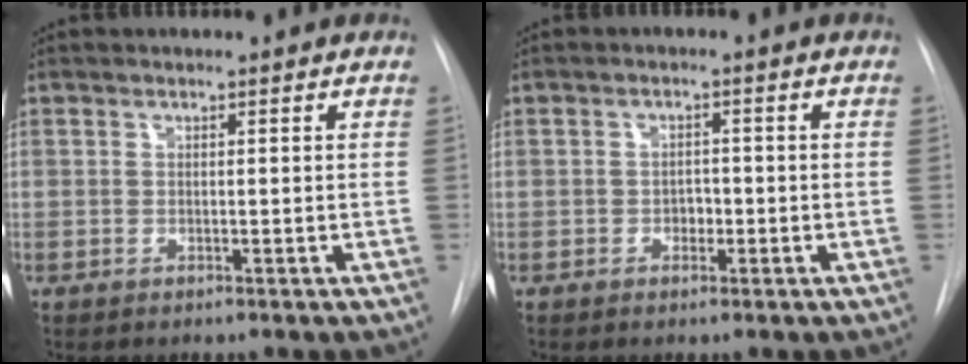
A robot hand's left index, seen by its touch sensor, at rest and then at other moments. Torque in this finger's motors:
{"motor_torque": [0.10, 0.02, 0.02, 0.00]}